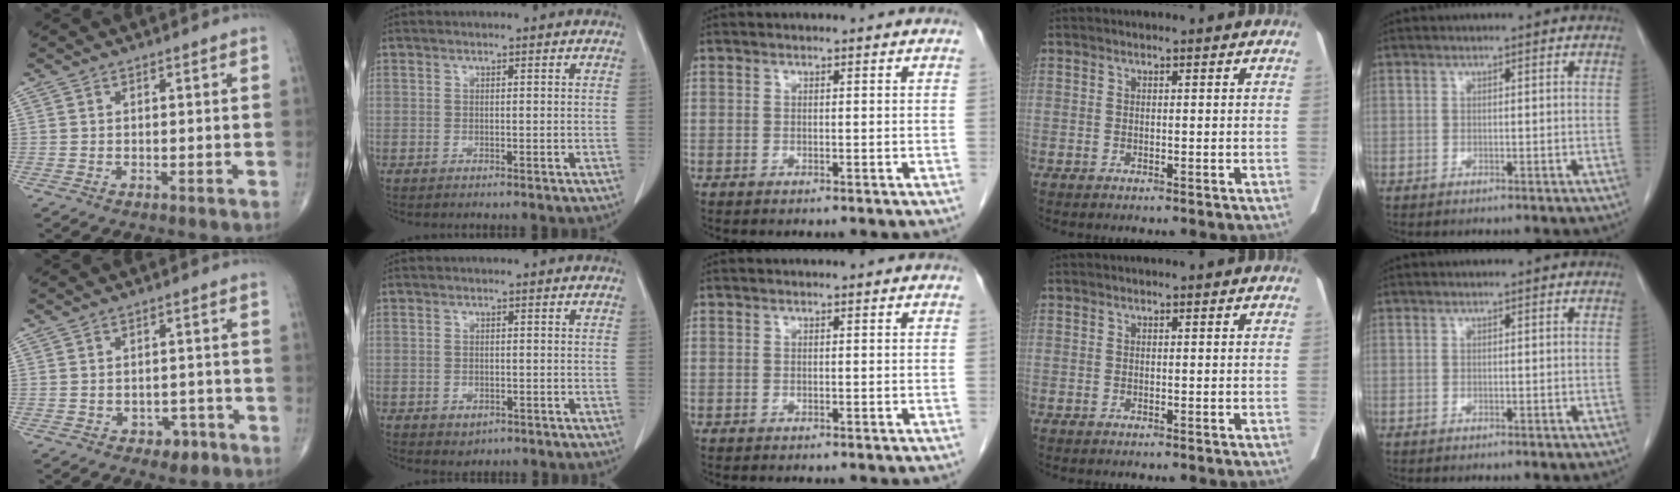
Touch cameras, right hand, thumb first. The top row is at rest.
{"thumb": {"total": 3.9, "force": [-2.1, 2.8, 1.7], "torque": [-0.003, 0.018, -0.024]}, "index": {"total": 1.8, "force": [-0.8, 1.4, 0.8], "torque": [-0.007, 0.002, -0.002]}}